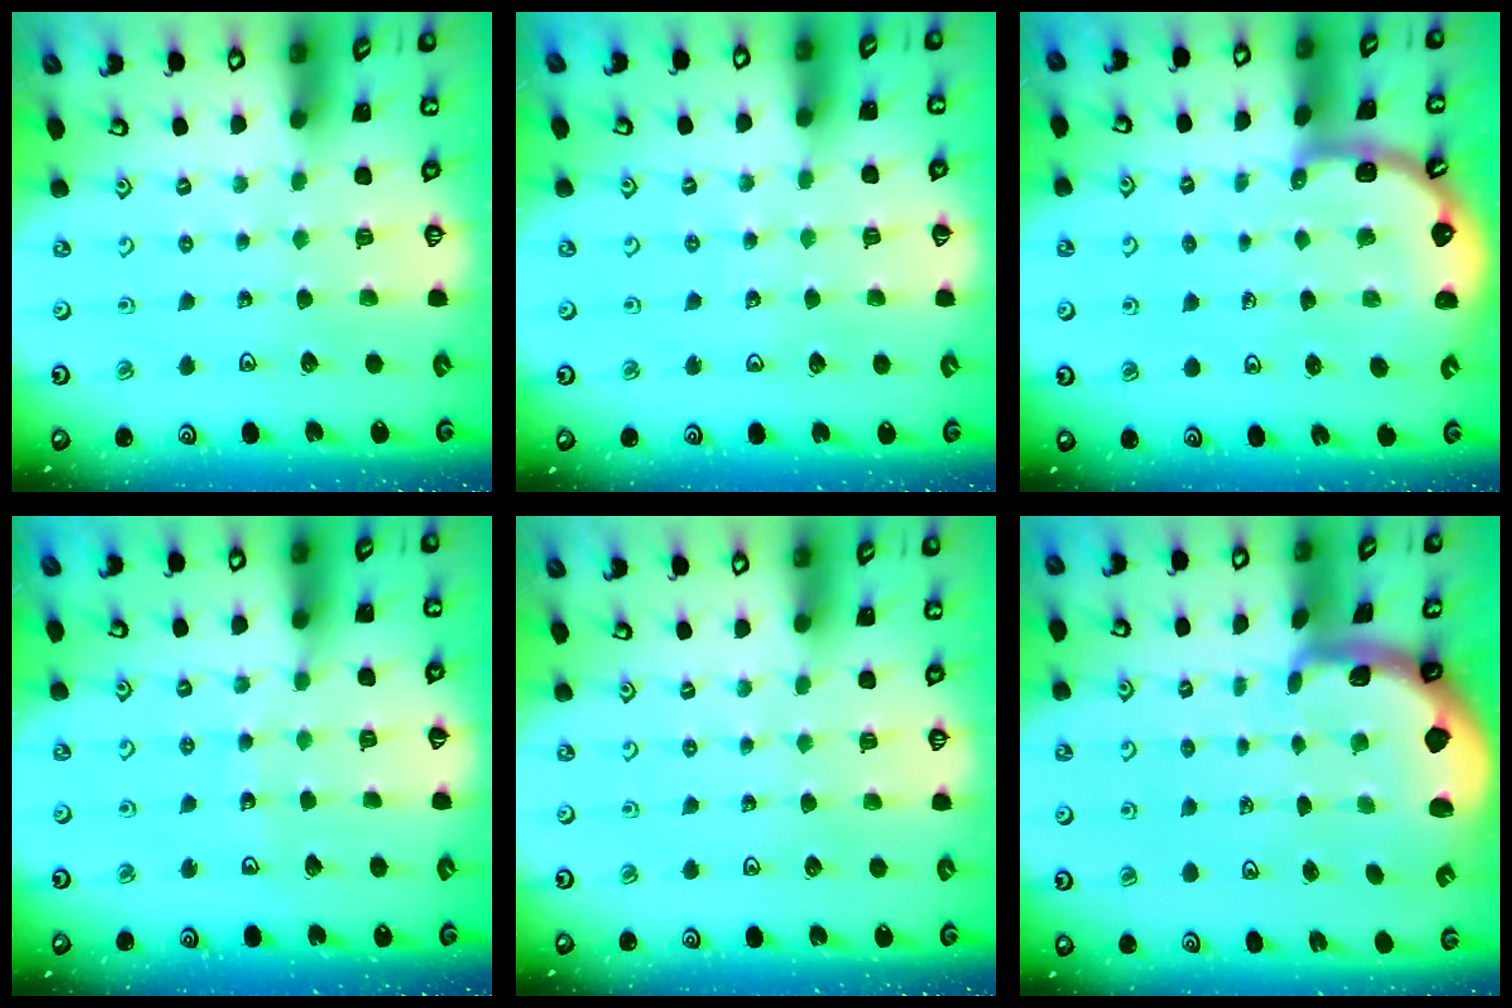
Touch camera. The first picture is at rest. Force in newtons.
{"total": 2.7, "press": 2.6, "slide": 0.3}
{"total": 3.3, "press": 3.3, "slide": 0.5}
{"total": 6.0, "press": 5.9, "slide": 0.8}
{"total": 0.0}
{"total": 1.9, "press": 1.9, "slide": 0.4}